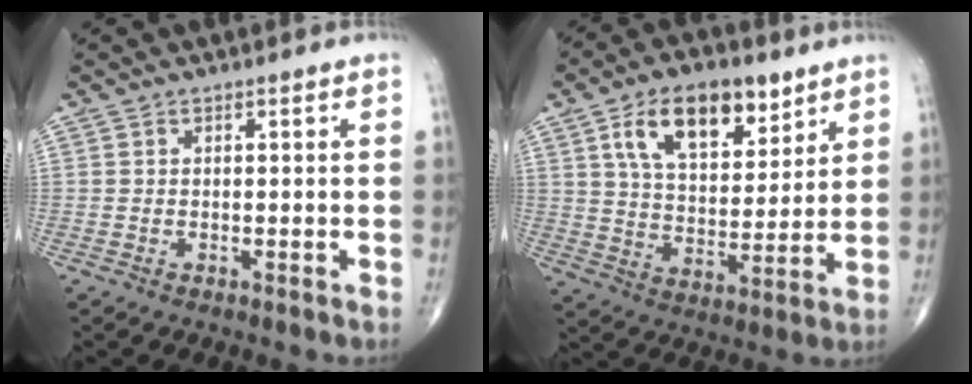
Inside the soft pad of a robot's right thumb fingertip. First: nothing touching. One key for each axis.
{"total": 16.2, "fx": 8.3, "fy": 8.5, "fz": 11.0, "tx": -0.143, "ty": -0.033, "tz": 0.147}